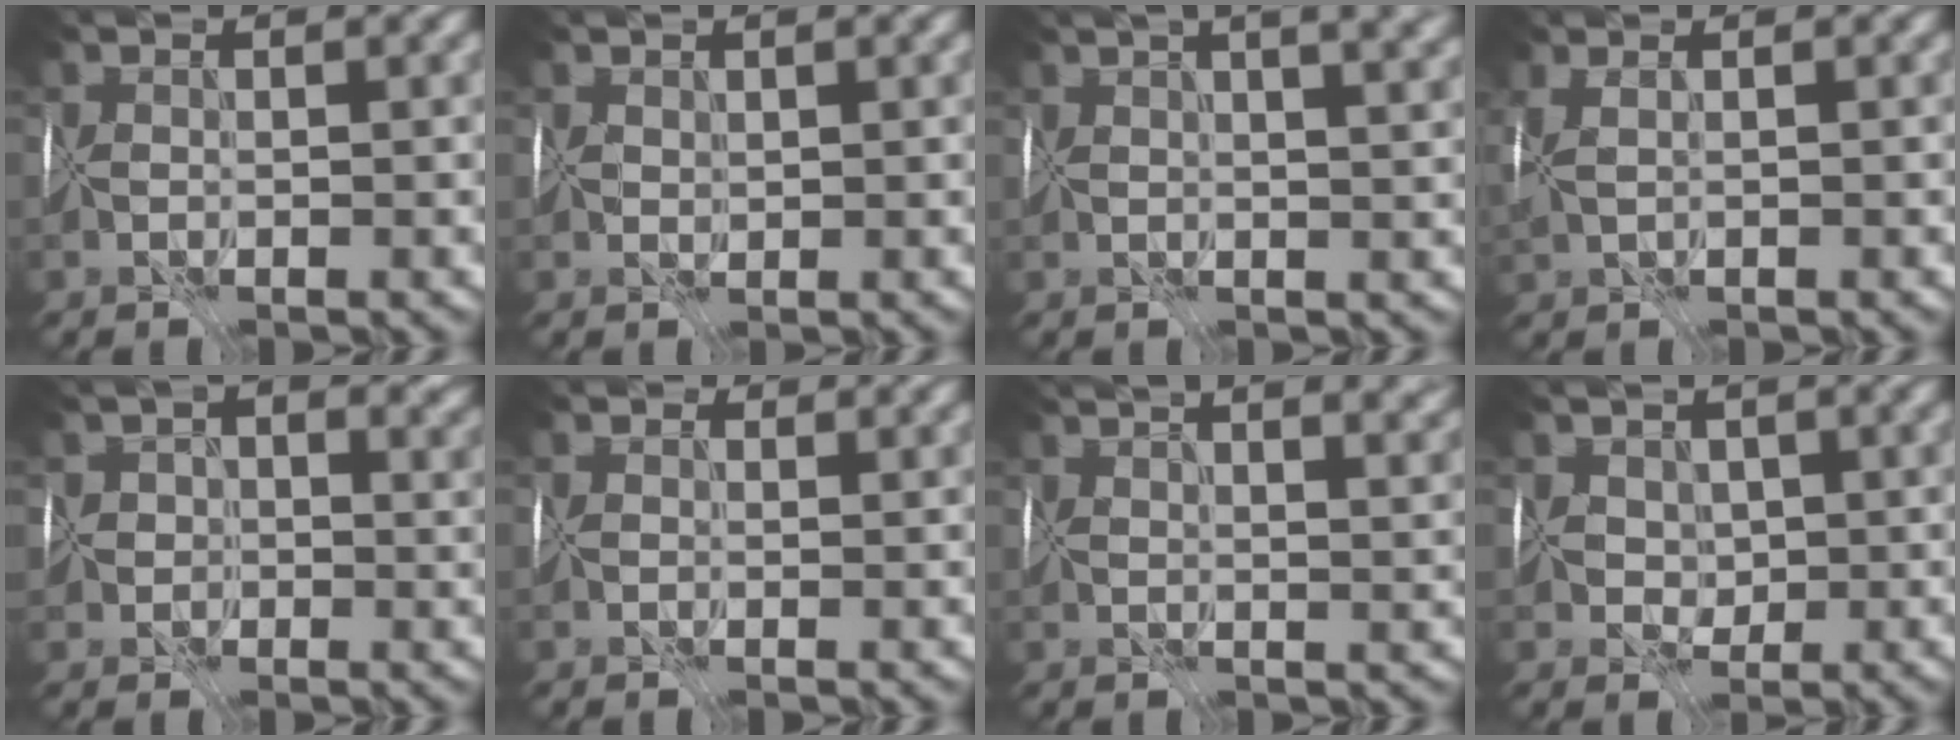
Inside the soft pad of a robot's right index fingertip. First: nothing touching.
{"total": 1.4, "force": [1.0, 0.8, 0.6], "torque": [-0.011, 0.006, 0.024]}
{"total": 10.9, "force": [5.6, 4.6, 8.1], "torque": [-0.113, 0.056, 0.069]}
{"total": 2.6, "force": [0.6, 1.1, 2.3], "torque": [-0.053, -0.002, 0.024]}
{"total": 6.2, "force": [0.8, 5.5, 2.9], "torque": [-0.033, 0.015, -0.014]}
{"total": 1.3, "force": [0.6, 1.1, 0.4], "torque": [-0.011, 0.002, 0.010]}
{"total": 11.8, "force": [7.7, 4.6, 7.7], "torque": [-0.100, 0.065, 0.097]}
{"total": 3.3, "force": [1.4, 2.7, 1.3], "torque": [-0.017, 0.020, 0.022]}